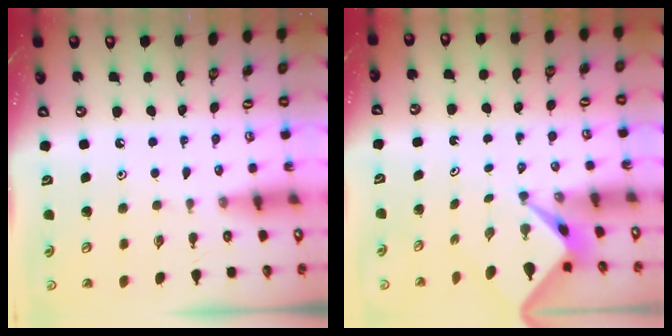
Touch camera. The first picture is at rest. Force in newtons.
{"total": 2.4, "press": 2.4, "slide": 0.2}